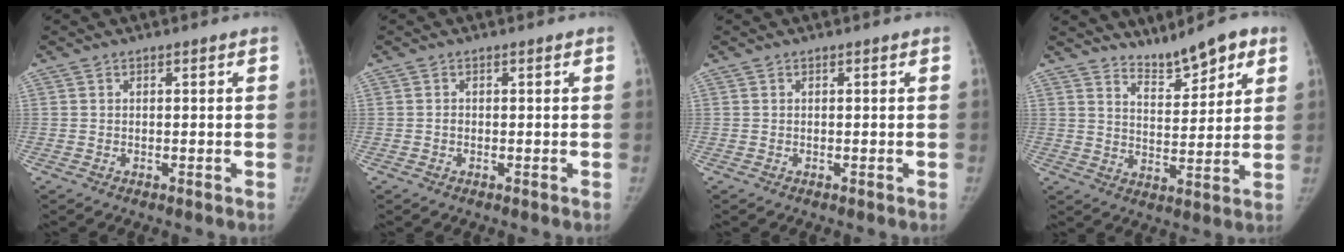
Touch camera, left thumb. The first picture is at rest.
{"total": 0.5, "force": [0.0, 0.4, 0.3], "torque": [-0.005, 0.000, -0.001]}
{"total": 0.0}
{"total": 8.7, "force": [6.7, 2.6, 4.9], "torque": [-0.057, -0.042, 0.116]}